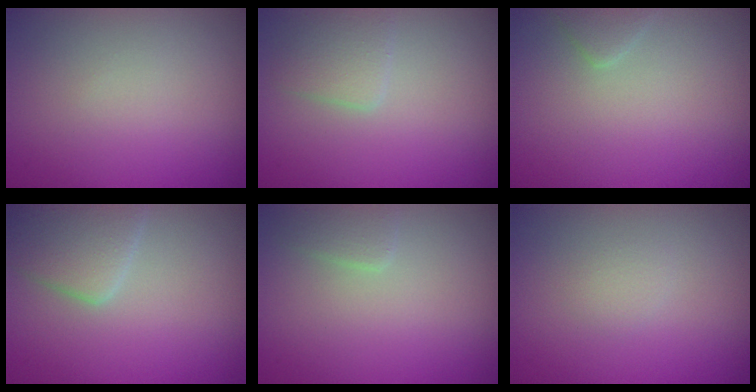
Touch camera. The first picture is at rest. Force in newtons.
{"total": 2.2, "press": 2.2, "slide": 0.1}
{"total": 1.2, "press": 1.2, "slide": 0.1}
{"total": 3.7, "press": 3.7, "slide": 0.2}
{"total": 1.2, "press": 1.2, "slide": 0.0}
{"total": 0.8, "press": 0.8, "slide": 0.1}